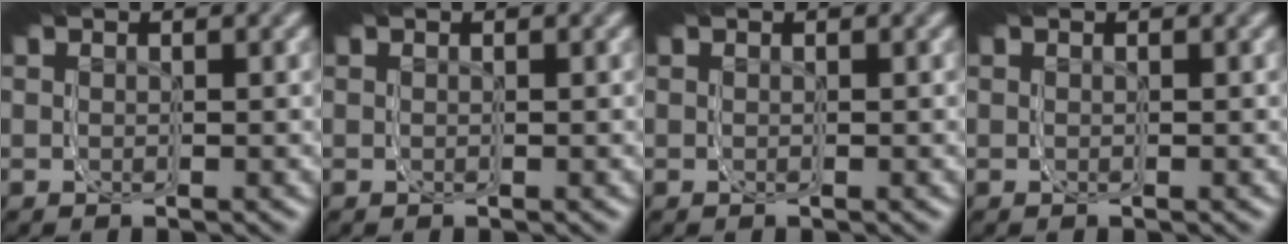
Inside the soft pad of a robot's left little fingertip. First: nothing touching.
{"total": 0.0}
{"total": 0.0}
{"total": 0.0}